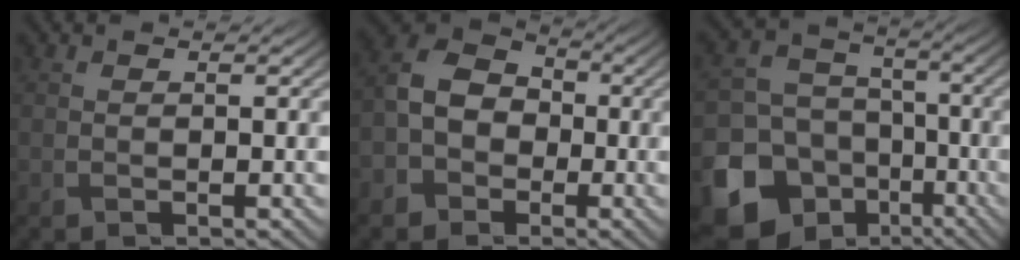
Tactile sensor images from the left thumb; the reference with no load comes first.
{"total": 7.1, "force": [-2.3, 5.8, 3.4], "torque": [-0.085, -0.004, -0.060]}
{"total": 16.9, "force": [-8.5, 13.7, 4.9], "torque": [-0.155, -0.065, -0.138]}